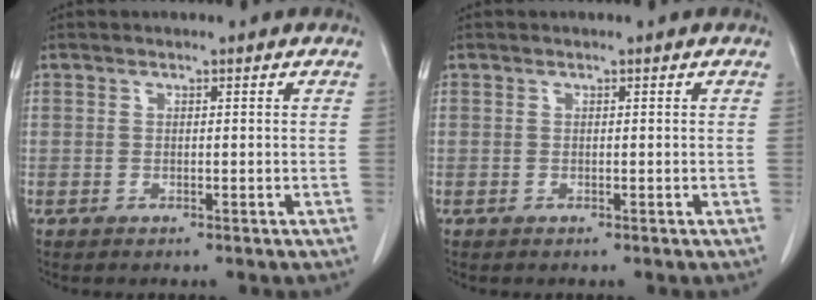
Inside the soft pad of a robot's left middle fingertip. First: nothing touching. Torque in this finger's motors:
{"motor_torque": [-0.01, 0.00, 0.04, 0.00]}